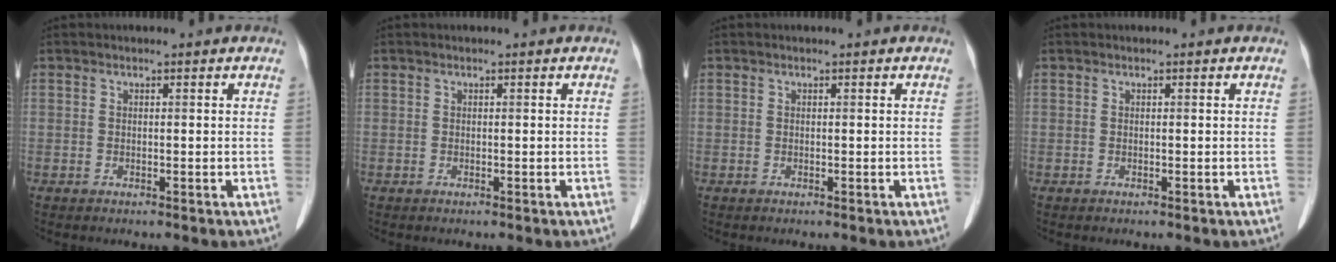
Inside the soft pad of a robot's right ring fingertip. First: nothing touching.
{"total": 0.0}
{"total": 0.0}
{"total": 0.0}